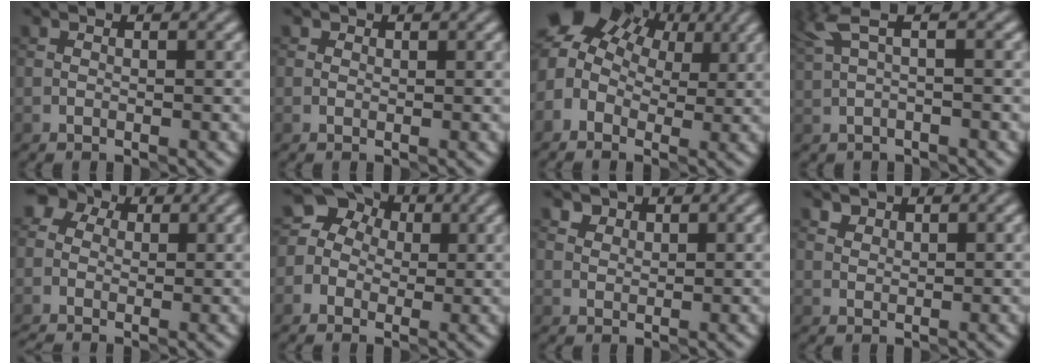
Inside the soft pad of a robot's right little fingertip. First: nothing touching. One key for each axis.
{"total": 0.9, "fx": 0.5, "fy": 0.7, "fz": 0.3, "tx": 0.002, "ty": -0.003, "tz": -0.006}
{"total": 7.9, "fx": 3.0, "fy": 5.3, "fz": 5.0, "tx": -0.082, "ty": 0.019, "tz": 0.046}
{"total": 2.0, "fx": 0.9, "fy": 0.4, "fz": 1.7, "tx": -0.038, "ty": 0.005, "tz": 0.019}
{"total": 3.7, "fx": 0.1, "fy": 3.2, "fz": 1.9, "tx": -0.034, "ty": 0.022, "tz": -0.014}
{"total": 7.5, "fx": 1.6, "fy": 6.5, "fz": 3.2, "tx": -0.032, "ty": 0.043, "tz": -0.019}
{"total": 2.9, "fx": 2.2, "fy": 1.6, "fz": 1.0, "tx": -0.020, "ty": 0.006, "tz": 0.028}
{"total": 1.7, "fx": 1.5, "fy": 0.8, "fz": 0.4, "tx": -0.003, "ty": 0.002, "tz": 0.017}